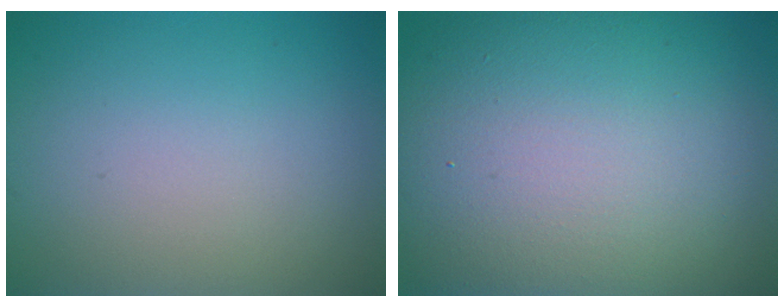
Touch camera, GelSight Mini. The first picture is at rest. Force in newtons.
{"total": 17.5, "press": 17.5, "slide": 1.4}